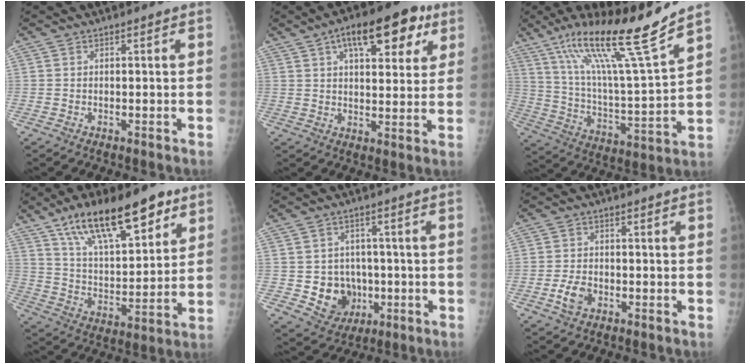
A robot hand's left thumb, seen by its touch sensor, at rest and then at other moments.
{"total": 15.1, "force": [7.3, 6.8, 11.4], "torque": [-0.125, -0.002, 0.102]}
{"total": 21.1, "force": [14.4, 0.9, 15.3], "torque": [-0.244, -0.066, 0.257]}
{"total": 21.0, "force": [12.4, 8.0, 14.9], "torque": [-0.215, -0.037, 0.217]}
{"total": 8.9, "force": [-1.5, 7.9, 3.7], "torque": [-0.020, 0.008, -0.010]}
{"total": 3.7, "force": [-1.5, 2.4, 2.4], "torque": [-0.046, 0.008, -0.028]}